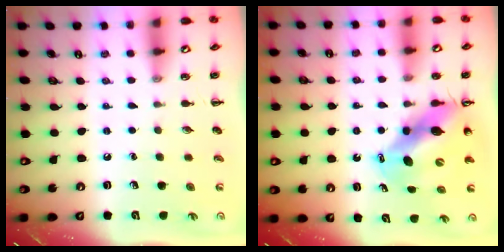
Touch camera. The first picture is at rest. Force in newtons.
{"total": 12.5, "press": 11.9, "slide": 3.8}